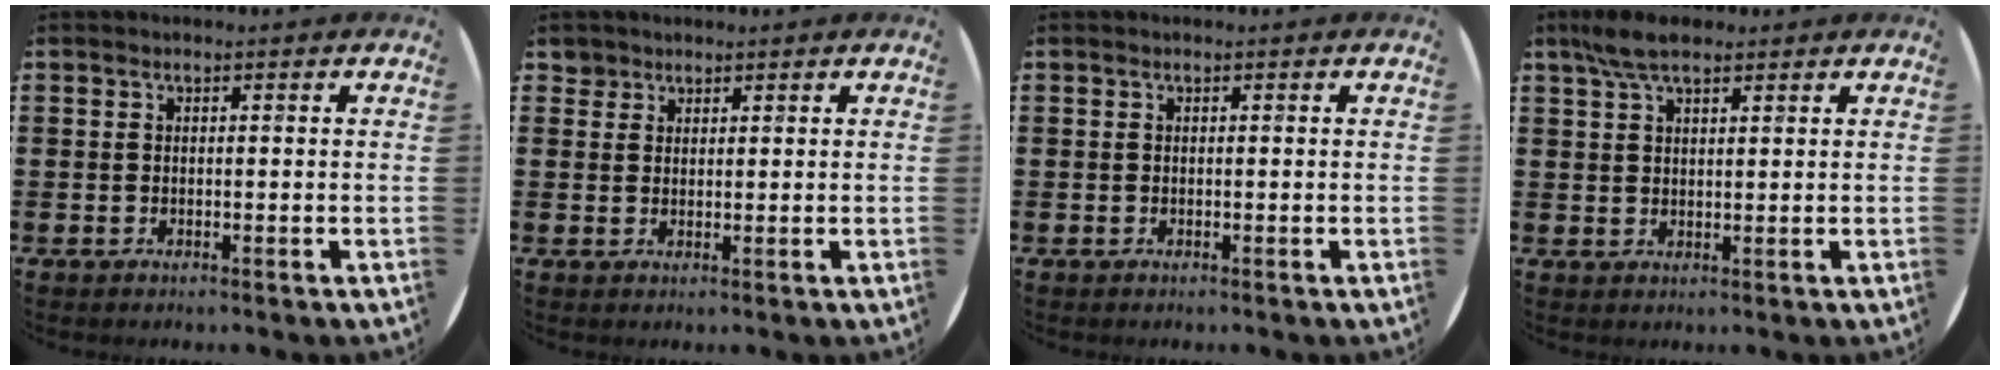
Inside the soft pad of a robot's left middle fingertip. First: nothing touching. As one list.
[{"total": 1.9, "force": [1.6, 1.1, 0.0], "torque": [0.003, -0.001, 0.031]}, {"total": 0.0}, {"total": 5.1, "force": [3.8, 2.0, 2.7], "torque": [-0.061, 0.004, 0.071]}]